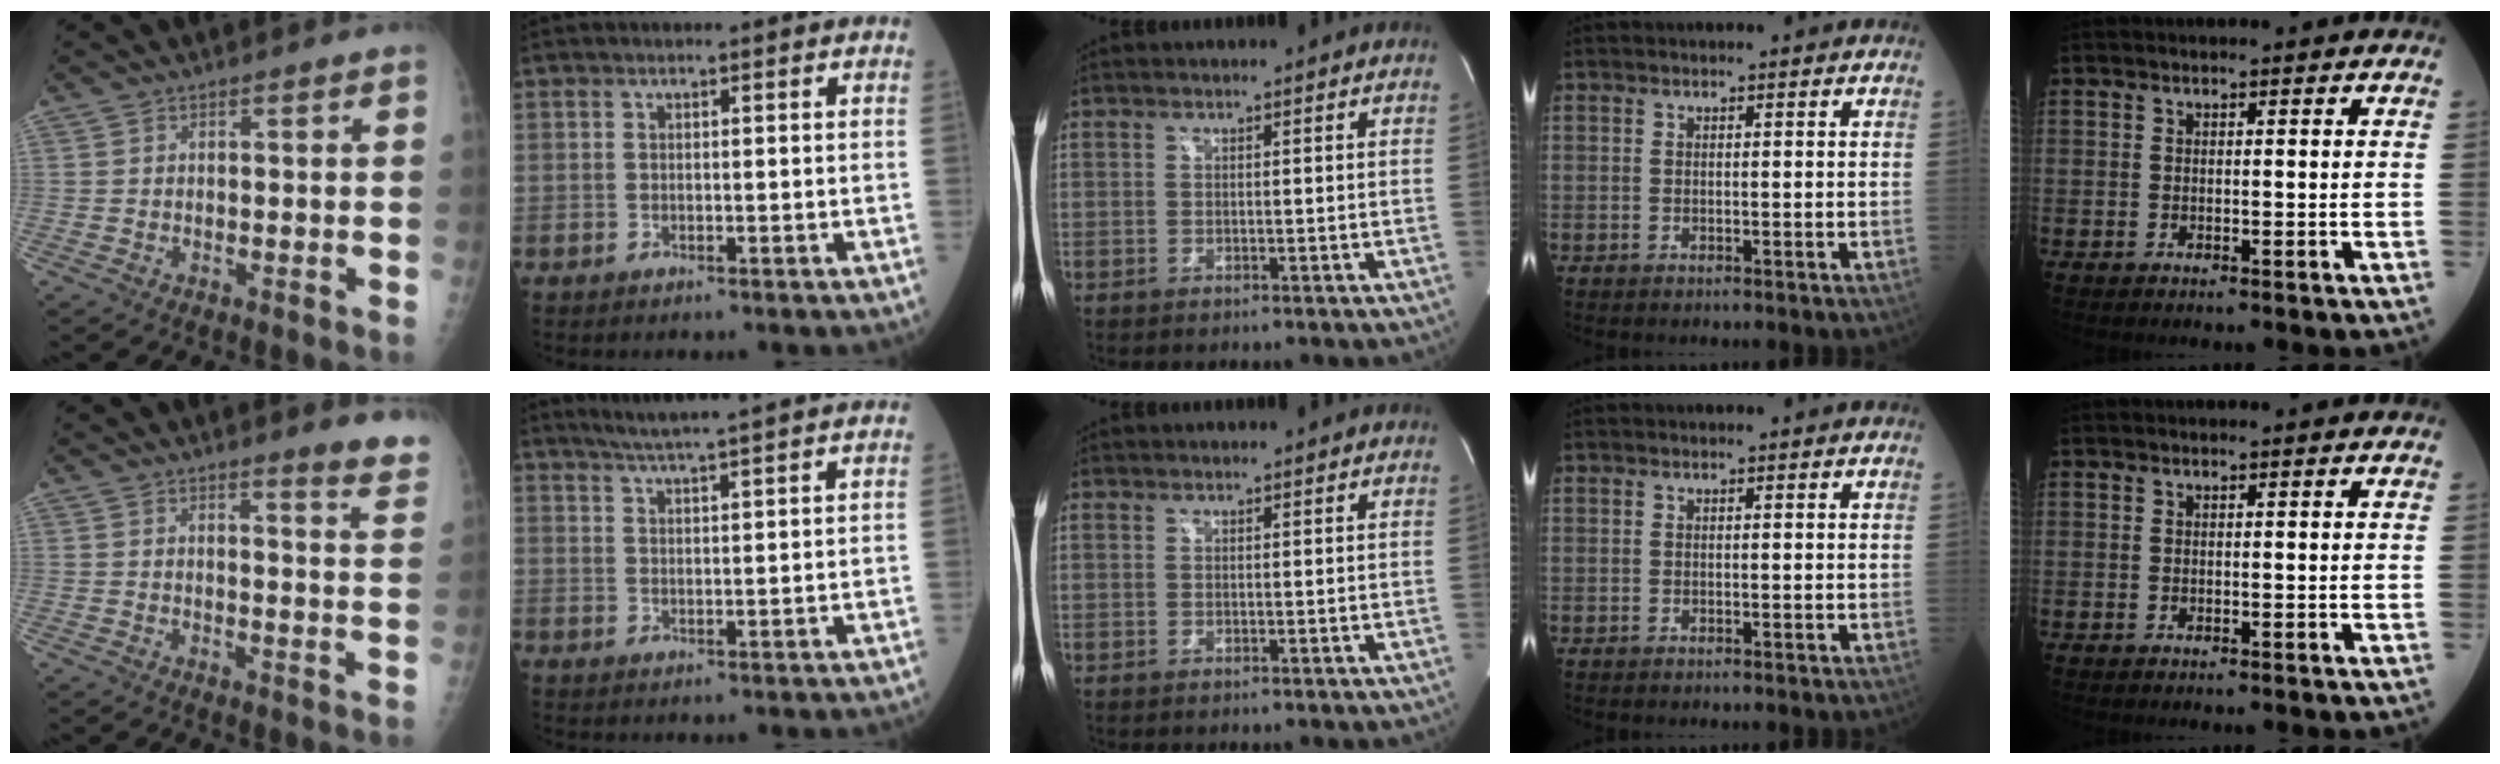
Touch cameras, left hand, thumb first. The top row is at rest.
{"thumb": {"total": 6.3, "force": [5.5, 0.4, 3.0], "torque": [-0.020, -0.040, 0.045]}, "index": {"total": 11.0, "force": [9.8, -0.7, 5.0], "torque": [-0.081, 0.018, 0.129]}}